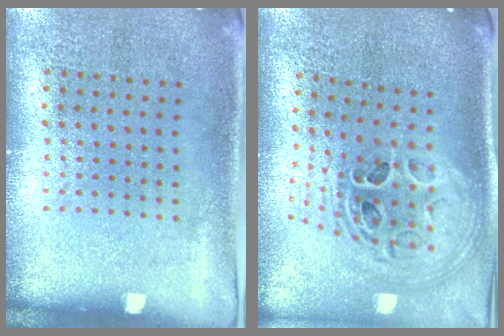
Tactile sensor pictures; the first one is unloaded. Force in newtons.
{"total": 1.9, "press": 1.6, "slide": 1.1}